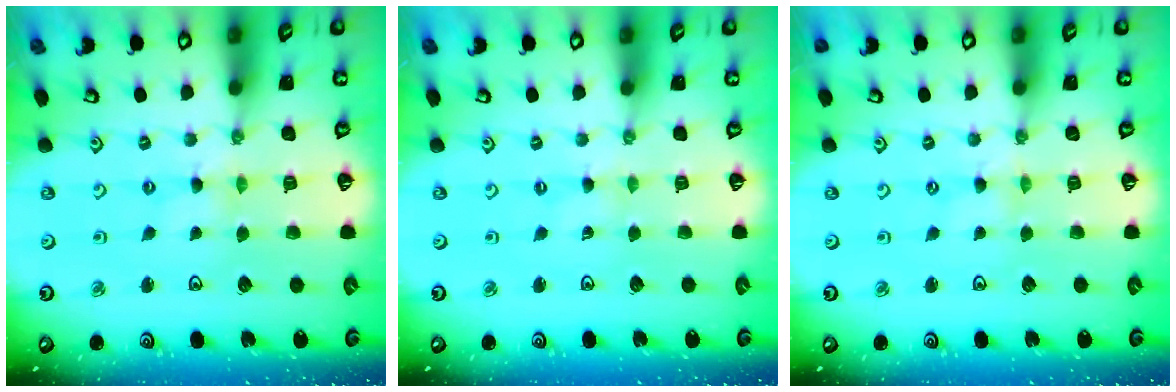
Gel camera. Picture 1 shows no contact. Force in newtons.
{"total": 0.0}
{"total": 0.0}